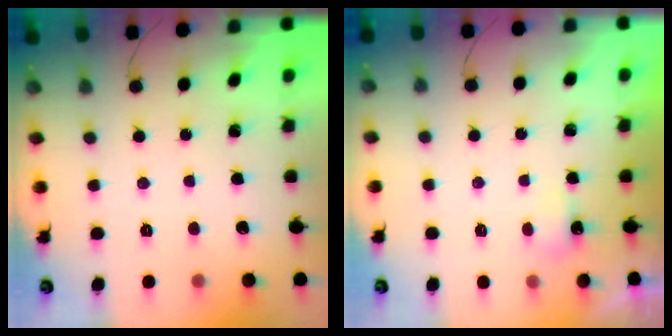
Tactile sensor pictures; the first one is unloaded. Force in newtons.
{"total": 2.3, "press": 2.2, "slide": 0.6}